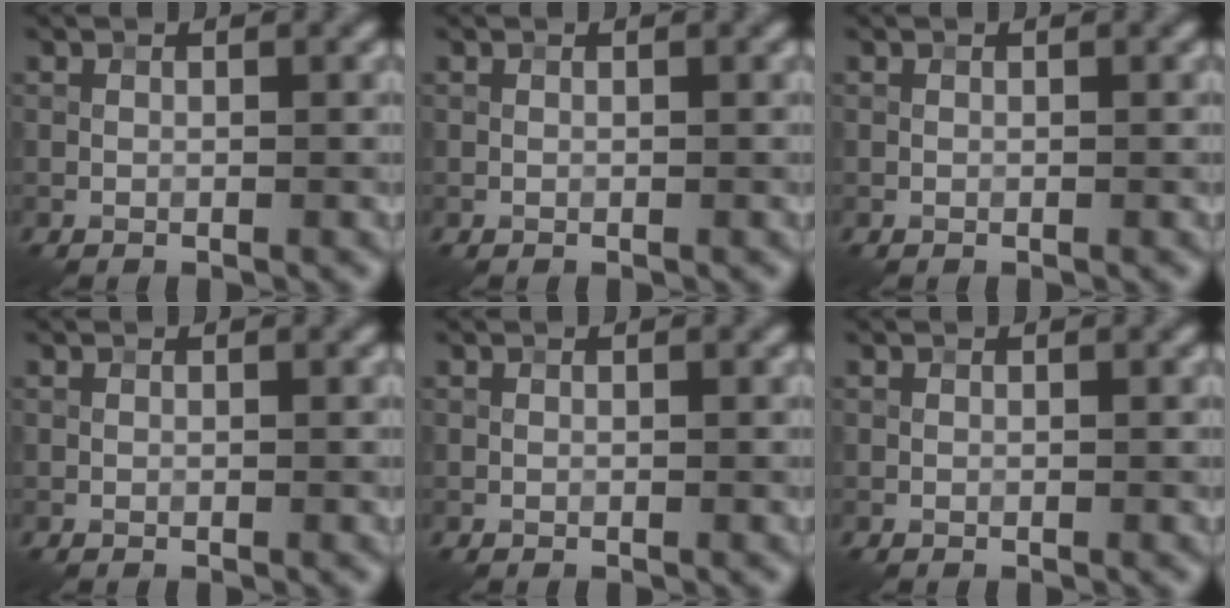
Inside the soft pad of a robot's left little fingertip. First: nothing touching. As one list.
[{"total": 0.0}, {"total": 0.0}, {"total": 0.0}, {"total": 0.0}, {"total": 0.0}]